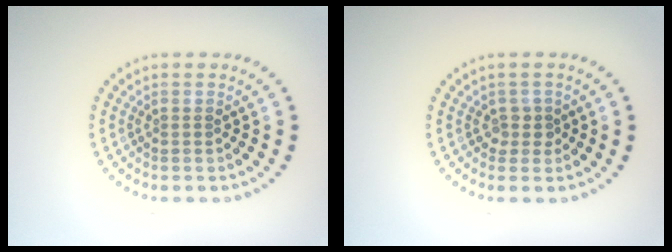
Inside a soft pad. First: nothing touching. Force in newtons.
{"total": 1.3, "press": 1.1, "slide": 0.8}